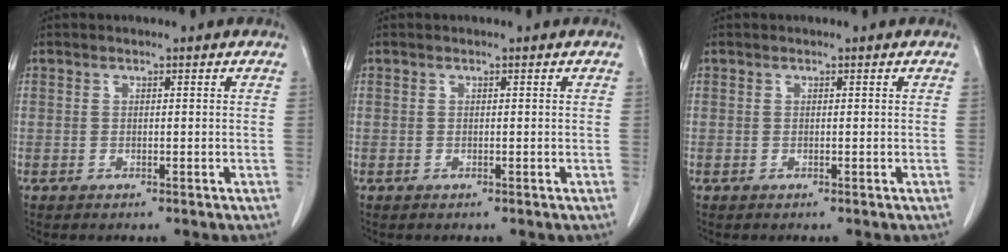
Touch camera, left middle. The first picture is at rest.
{"total": 0.0}
{"total": 0.0}